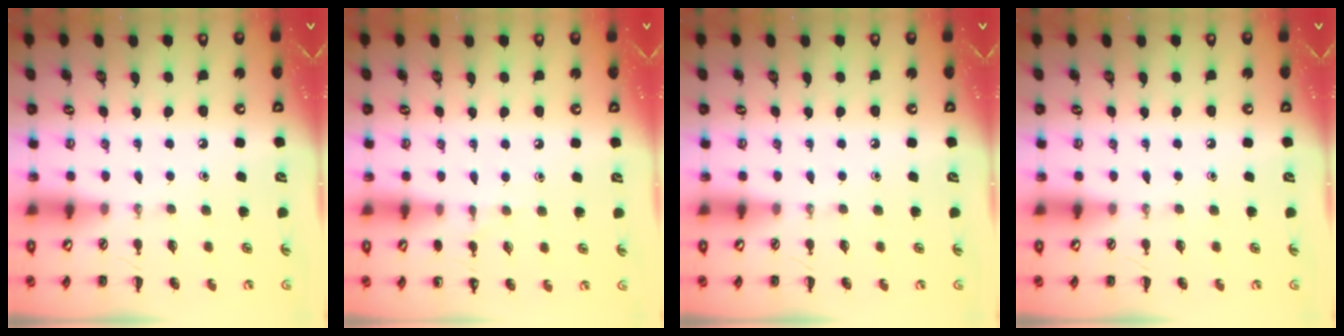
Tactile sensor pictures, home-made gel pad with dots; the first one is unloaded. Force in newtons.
{"total": 4.4, "press": 4.2, "slide": 1.4}
{"total": 0.0}
{"total": 0.0}